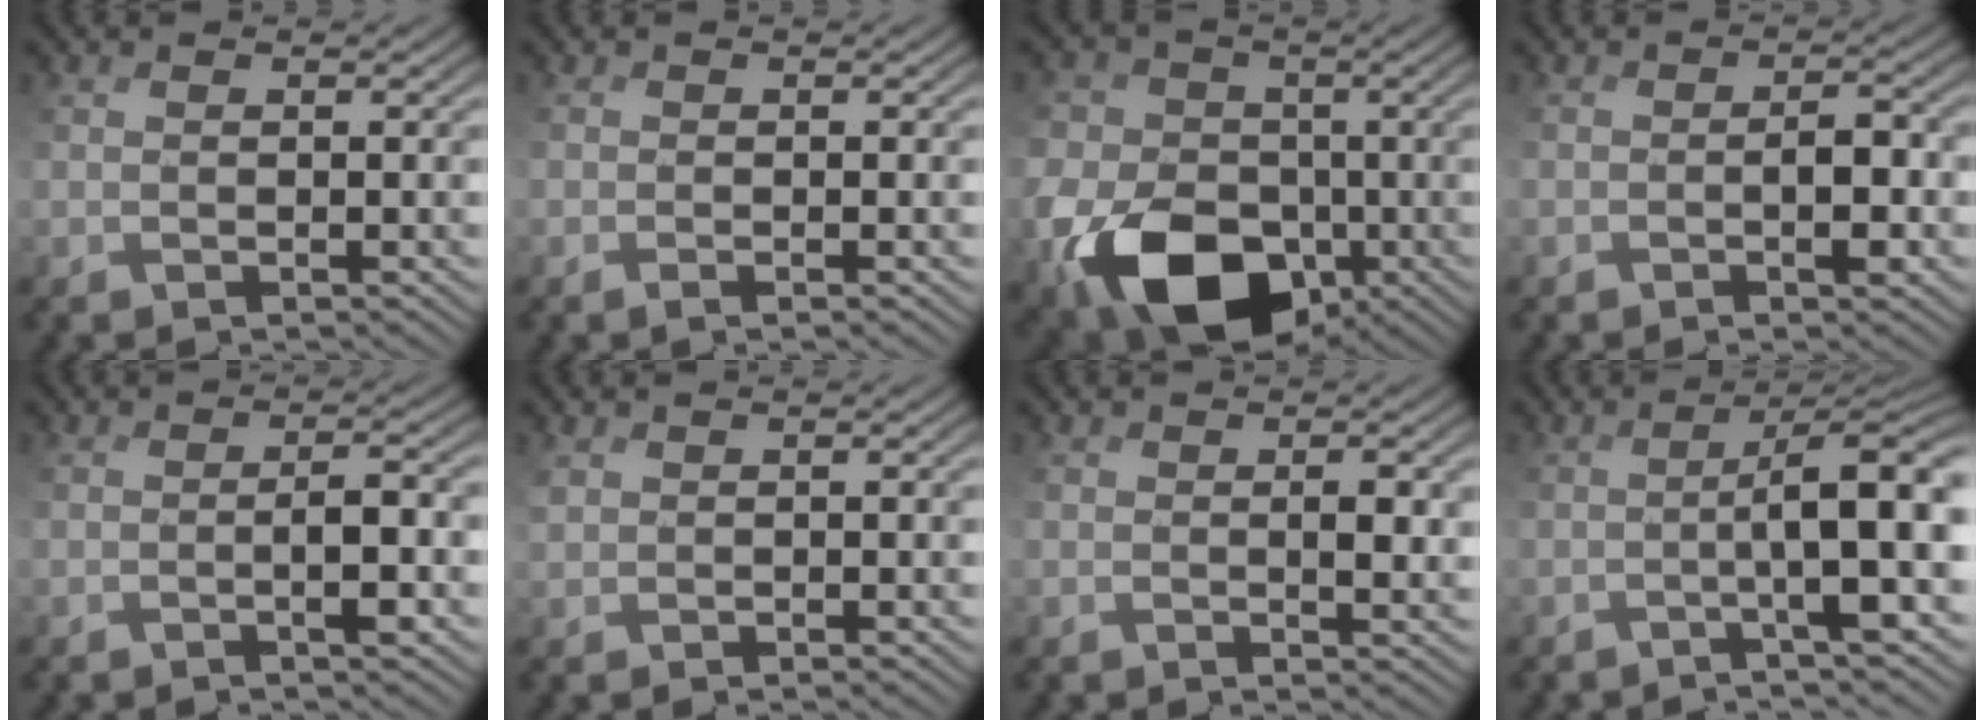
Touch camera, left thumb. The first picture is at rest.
{"total": 0.6, "force": [-0.3, 0.1, 0.5], "torque": [-0.010, 0.002, -0.009]}
{"total": 14.5, "force": [-5.1, 10.1, 9.0], "torque": [-0.201, -0.034, -0.089]}
{"total": 3.6, "force": [-1.3, 1.7, 2.9], "torque": [-0.035, 0.008, -0.014]}
{"total": 3.5, "force": [-1.2, 0.7, 3.2], "torque": [-0.046, 0.007, -0.016]}
{"total": 0.8, "force": [0.6, 0.5, 0.2], "torque": [-0.009, 0.005, 0.012]}
{"total": 2.8, "force": [0.7, 1.3, 2.3], "torque": [-0.043, 0.001, 0.017]}
{"total": 7.7, "force": [-1.6, 0.5, 7.5], "torque": [-0.099, 0.017, -0.030]}